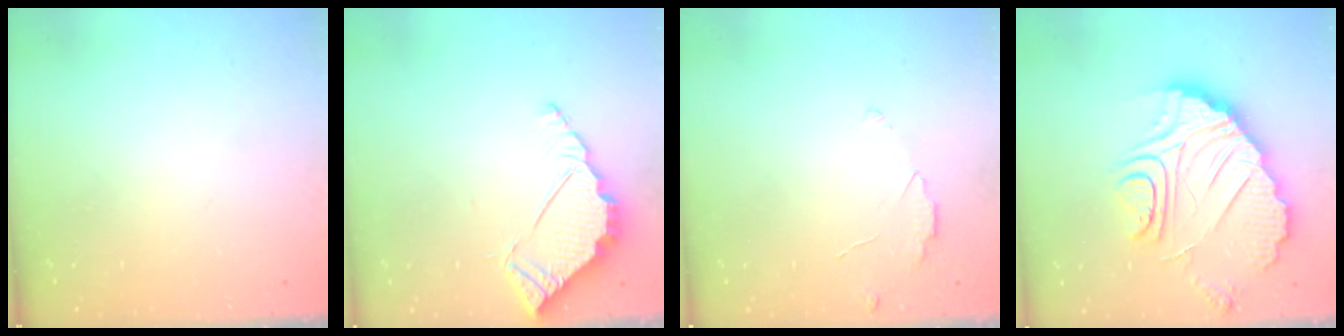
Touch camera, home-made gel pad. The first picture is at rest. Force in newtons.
{"total": 5.8, "press": 5.8, "slide": 0.4}
{"total": 2.7, "press": 2.6, "slide": 0.3}
{"total": 15.9, "press": 15.9, "slide": 1.4}